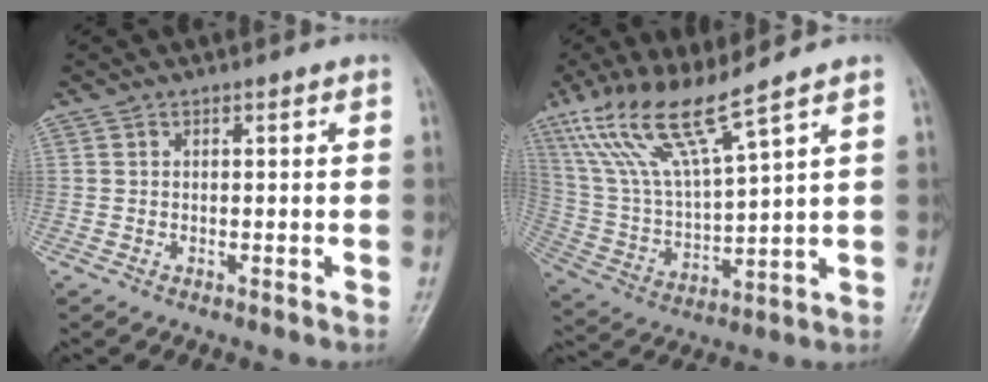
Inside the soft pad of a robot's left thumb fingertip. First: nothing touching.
{"total": 14.2, "force": [9.8, 1.6, 10.2], "torque": [-0.206, -0.044, 0.207]}